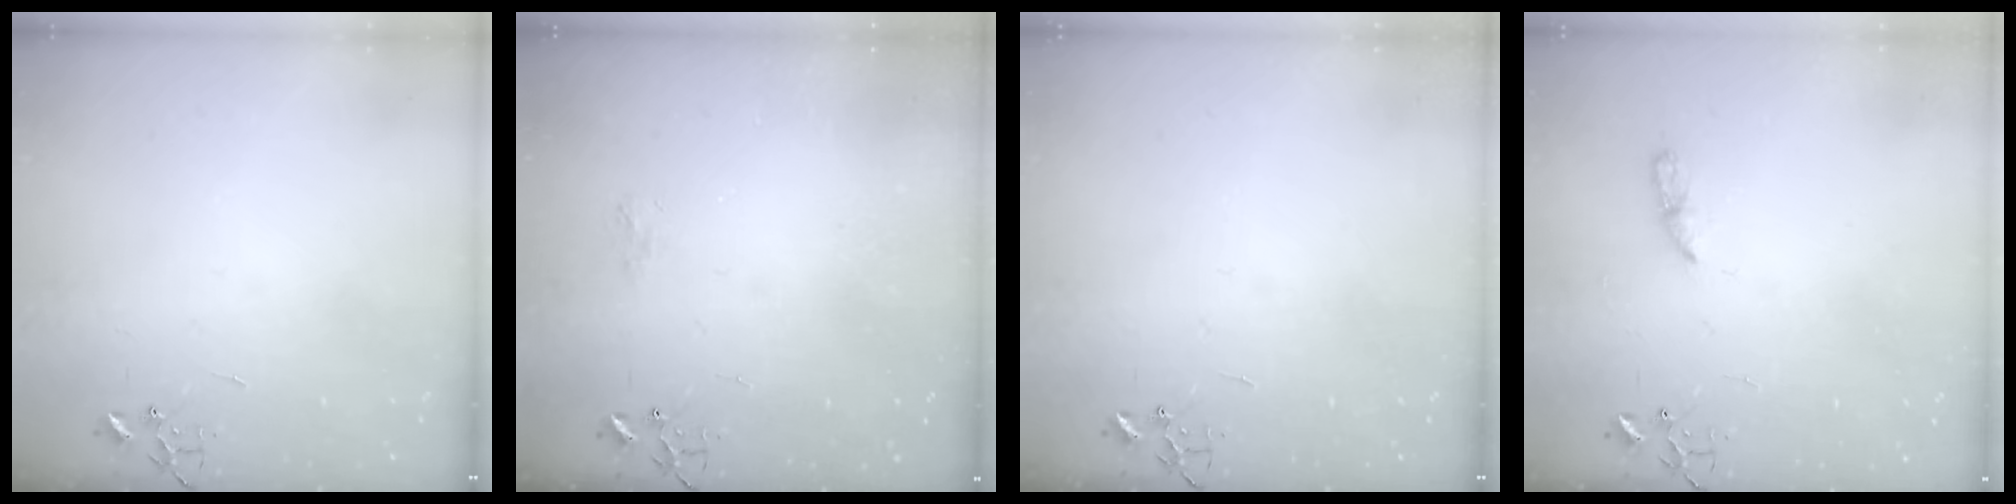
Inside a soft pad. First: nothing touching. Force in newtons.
{"total": 5.2, "press": 5.1, "slide": 0.7}
{"total": 0.0}
{"total": 5.0, "press": 4.9, "slide": 0.6}